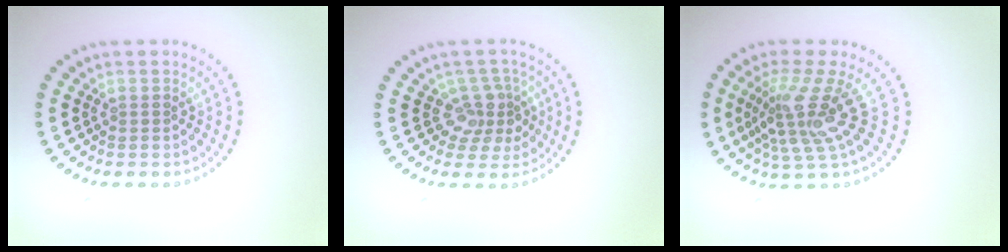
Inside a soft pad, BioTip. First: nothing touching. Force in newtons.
{"total": 3.0, "press": 2.2, "slide": 2.1}
{"total": 4.7, "press": 3.1, "slide": 3.6}